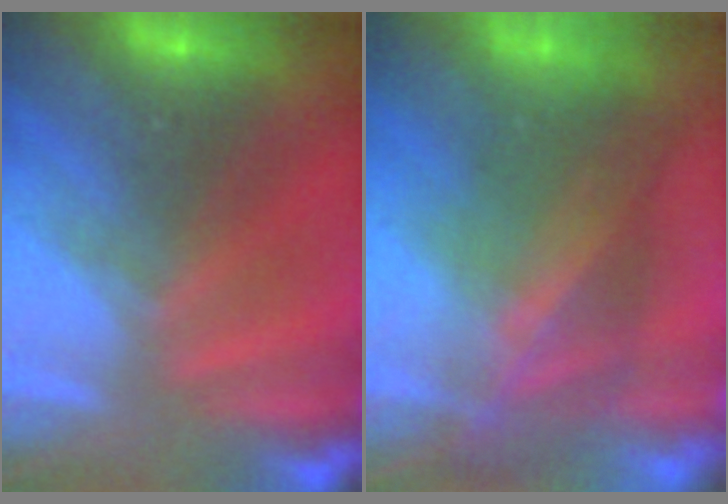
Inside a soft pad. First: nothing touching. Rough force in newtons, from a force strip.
{"total": 9.0}